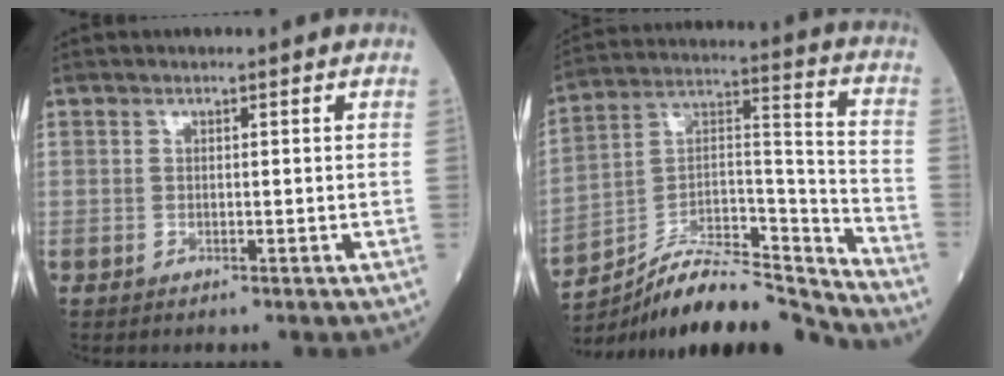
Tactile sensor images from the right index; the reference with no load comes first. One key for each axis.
{"total": 19.7, "fx": -18.2, "fy": 2.1, "fz": 7.2, "tx": -0.127, "ty": 0.037, "tz": -0.302}